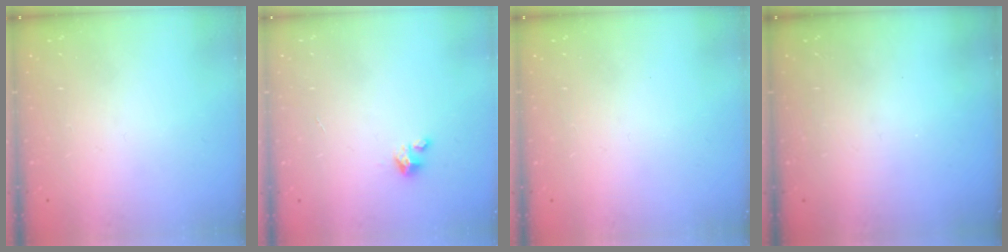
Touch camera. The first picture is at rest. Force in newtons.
{"total": 3.2, "press": 3.2, "slide": 0.3}
{"total": 0.0}
{"total": 0.0}